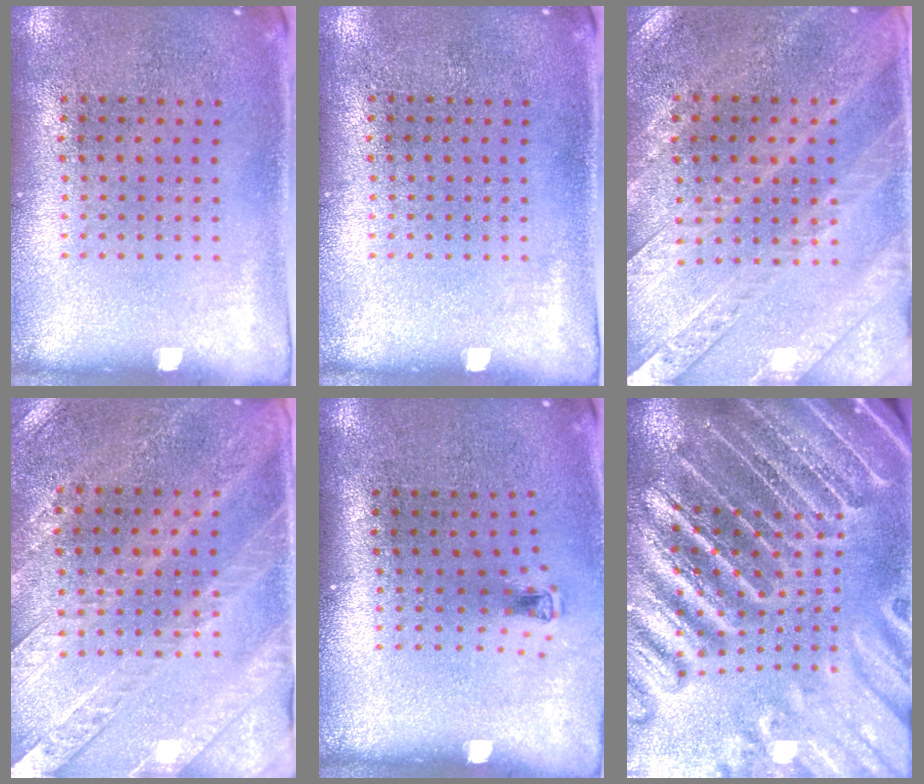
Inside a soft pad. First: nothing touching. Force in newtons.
{"total": 0.0}
{"total": 3.0, "press": 2.7, "slide": 1.1}
{"total": 3.0, "press": 2.7, "slide": 1.4}
{"total": 0.6, "press": 0.3, "slide": 0.6}
{"total": 4.7, "press": 4.3, "slide": 1.8}